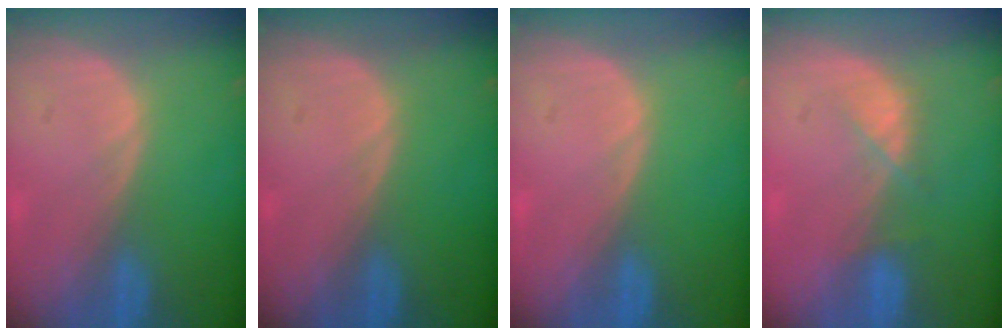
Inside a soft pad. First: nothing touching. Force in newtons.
{"total": 0.0}
{"total": 0.0}
{"total": 2.9, "press": 2.9, "slide": 0.7}